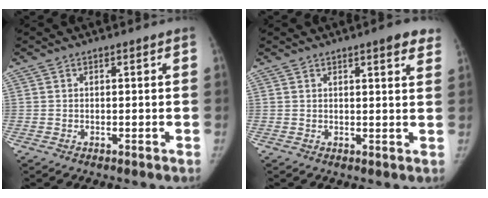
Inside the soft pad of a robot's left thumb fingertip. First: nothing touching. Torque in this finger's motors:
{"motor_torque": [0.39, -0.07, 0.61, -0.52, 0.10]}